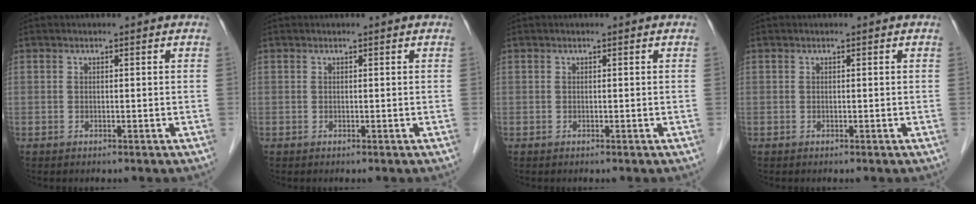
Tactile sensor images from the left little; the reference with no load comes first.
{"total": 0.0}
{"total": 0.0}
{"total": 0.0}